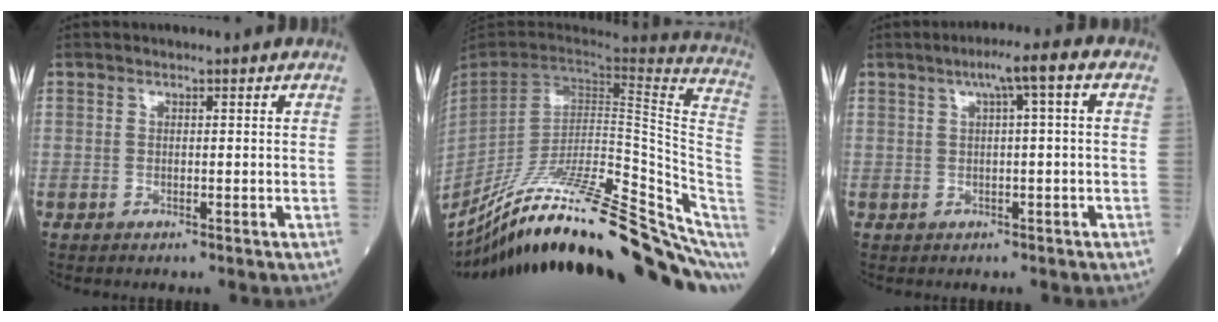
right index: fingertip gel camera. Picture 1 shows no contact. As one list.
[{"total": 32.5, "force": [-24.9, 3.8, 20.5], "torque": [-0.222, -0.029, -0.372]}, {"total": 4.6, "force": [1.5, 0.0, 4.3], "torque": [-0.071, 0.018, 0.022]}]